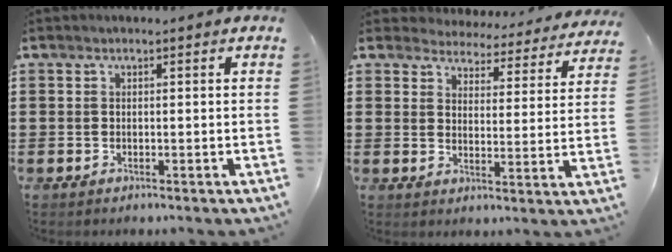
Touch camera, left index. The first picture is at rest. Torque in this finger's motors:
{"motor_torque": [2.14, 0.00, 0.00, -0.02]}